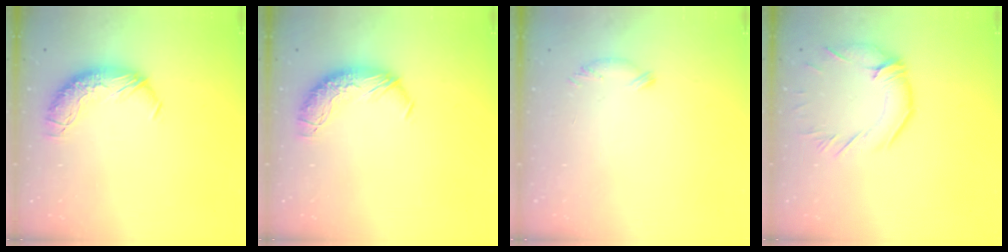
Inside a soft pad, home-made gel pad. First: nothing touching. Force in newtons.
{"total": 0.0}
{"total": 8.0, "press": 8.0, "slide": 0.5}
{"total": 2.9, "press": 2.5, "slide": 1.5}